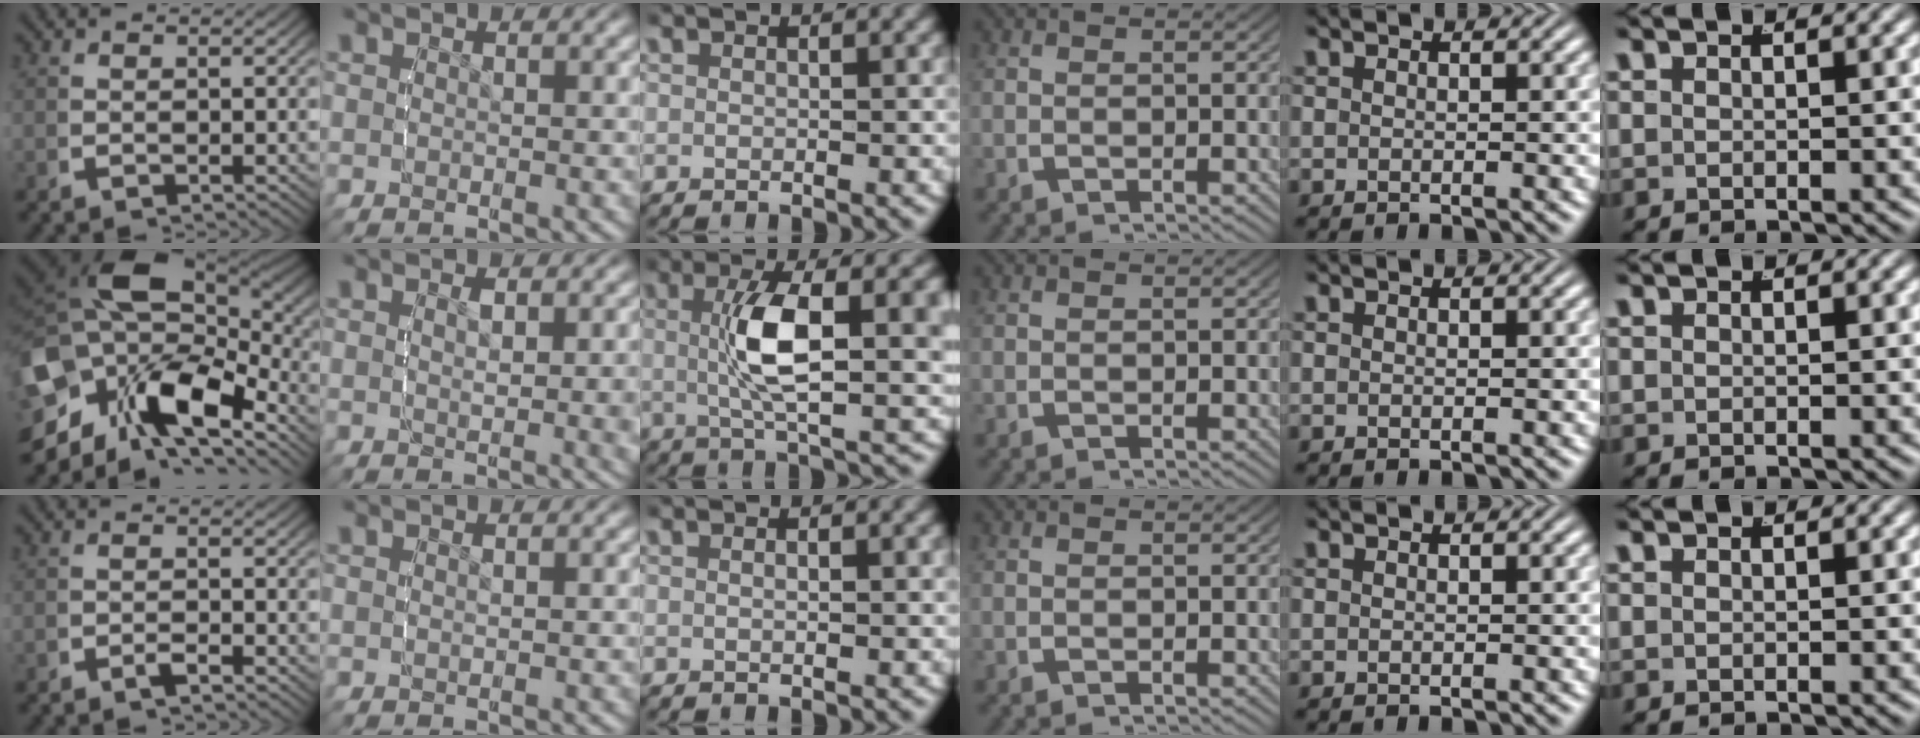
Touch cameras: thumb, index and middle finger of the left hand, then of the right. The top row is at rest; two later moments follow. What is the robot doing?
{"motion": "lift_and_place", "object": "stress ball aka squeeze ball"}